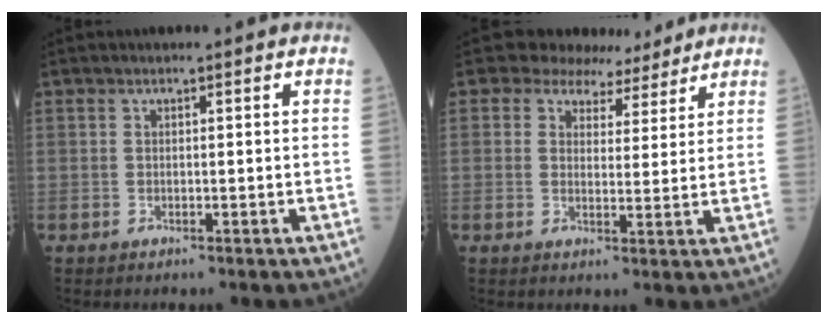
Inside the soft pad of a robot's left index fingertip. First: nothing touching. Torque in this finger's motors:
{"motor_torque": [0.24, -0.12, -0.13, -0.10]}